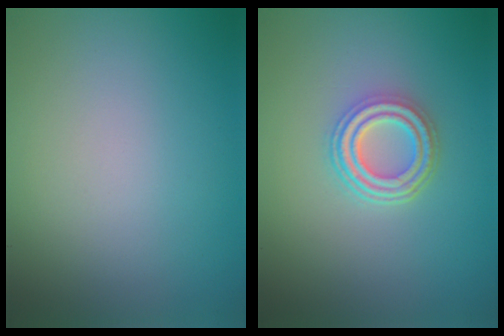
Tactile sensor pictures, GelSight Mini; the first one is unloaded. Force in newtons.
{"total": 4.2, "press": 3.3, "slide": 2.7}